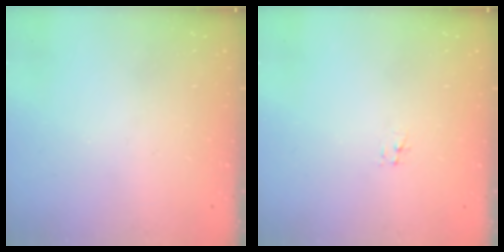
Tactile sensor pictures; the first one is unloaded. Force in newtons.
{"total": 1.9, "press": 1.9, "slide": 0.2}